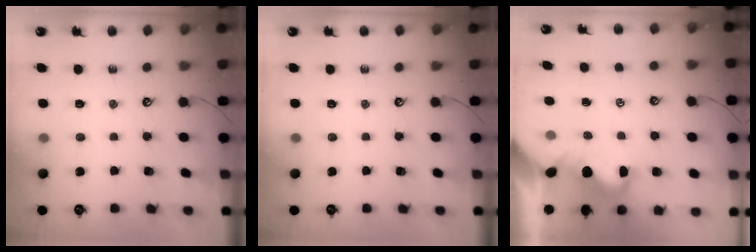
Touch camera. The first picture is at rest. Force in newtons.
{"total": 0.0}
{"total": 1.7, "press": 1.6, "slide": 0.5}